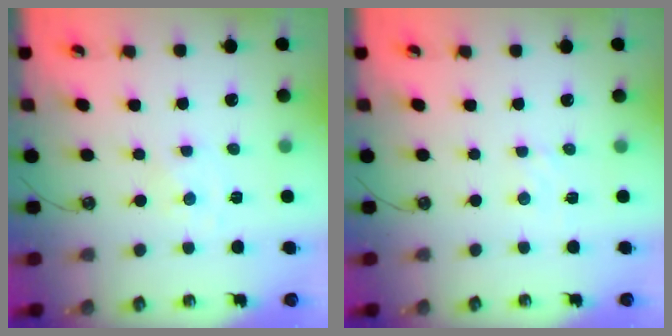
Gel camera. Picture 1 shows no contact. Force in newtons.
{"total": 1.5, "press": 1.4, "slide": 0.3}